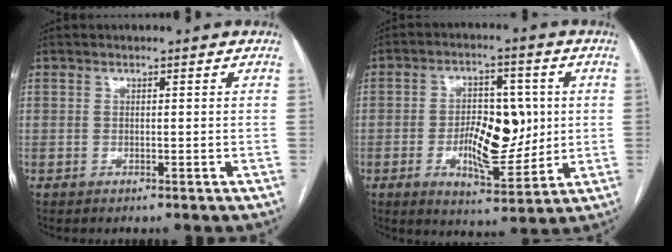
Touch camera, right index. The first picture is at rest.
{"total": 11.1, "force": [-0.5, 4.7, 10.1], "torque": [-0.169, 0.004, -0.002]}